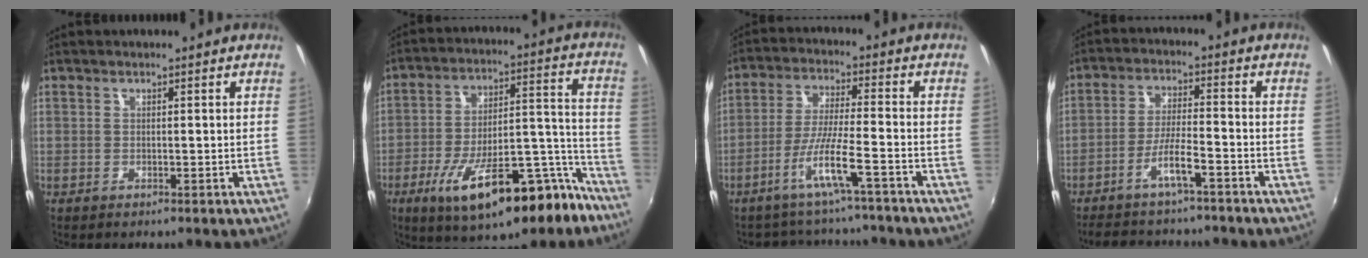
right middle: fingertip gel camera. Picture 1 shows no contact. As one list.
[{"total": 21.1, "force": [-13.4, 7.2, 14.6], "torque": [-0.240, 0.002, -0.195]}, {"total": 9.7, "force": [-8.1, 0.4, 5.4], "torque": [-0.110, -0.009, -0.136]}, {"total": 11.3, "force": [-9.5, 1.7, 5.8], "torque": [-0.124, 0.000, -0.153]}]